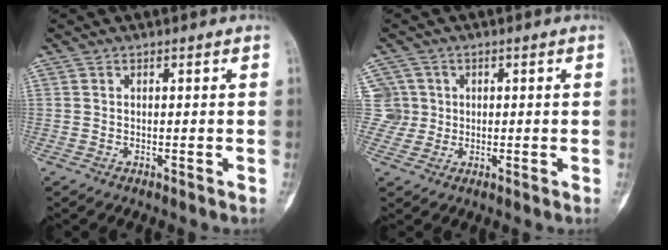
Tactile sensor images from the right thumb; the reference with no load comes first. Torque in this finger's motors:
{"motor_torque": [0.37, 0.37, 0.18, 0.04, 0.01]}